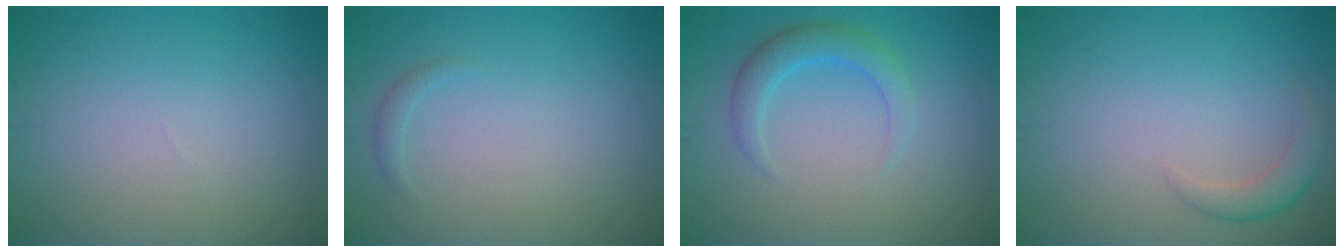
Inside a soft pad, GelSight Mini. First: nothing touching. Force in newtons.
{"total": 0.8, "press": 0.8, "slide": 0.0}
{"total": 2.8, "press": 2.8, "slide": 0.2}
{"total": 2.0, "press": 2.0, "slide": 0.2}